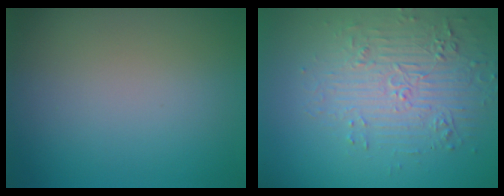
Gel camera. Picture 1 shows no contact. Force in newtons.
{"total": 4.2, "press": 3.8, "slide": 1.7}